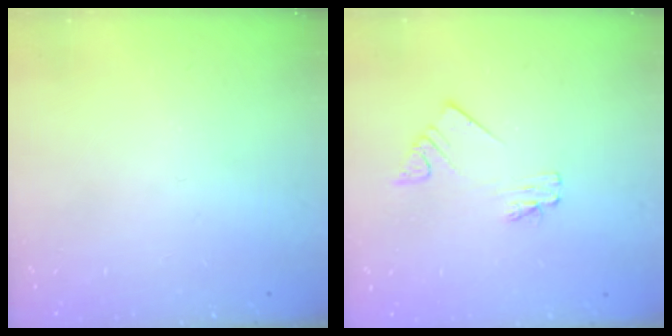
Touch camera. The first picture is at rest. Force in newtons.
{"total": 2.0, "press": 2.0, "slide": 0.3}